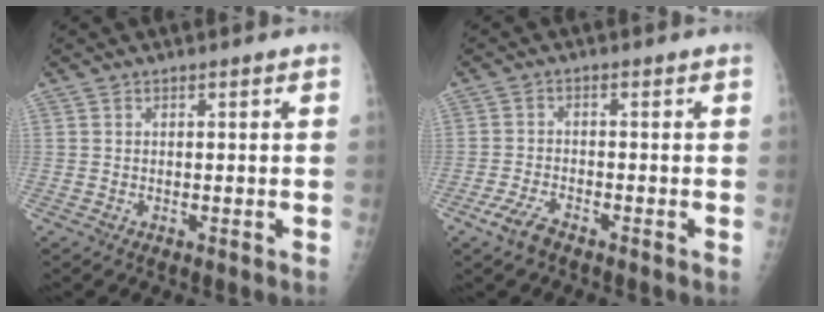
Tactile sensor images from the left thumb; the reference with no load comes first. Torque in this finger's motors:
{"motor_torque": [-0.40, 0.44, 0.29, 0.18, 0.00]}